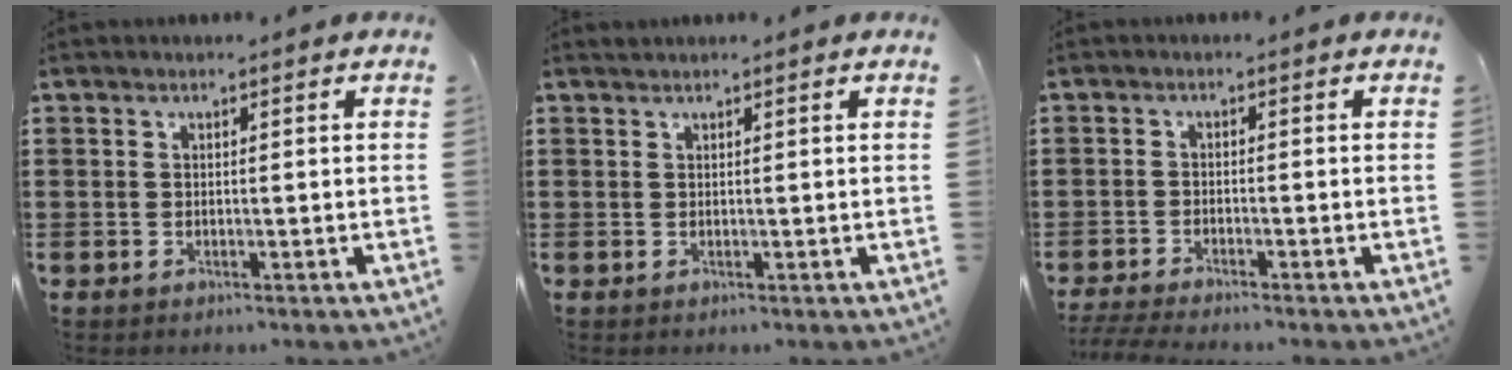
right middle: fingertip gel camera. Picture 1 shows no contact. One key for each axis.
{"total": 0.5, "fx": 0.5, "fy": 0.0, "fz": 0.1, "tx": -0.003, "ty": -0.002, "tz": 0.010}
{"total": 2.5, "fx": -2.4, "fy": 0.0, "fz": 0.9, "tx": -0.028, "ty": -0.006, "tz": -0.052}